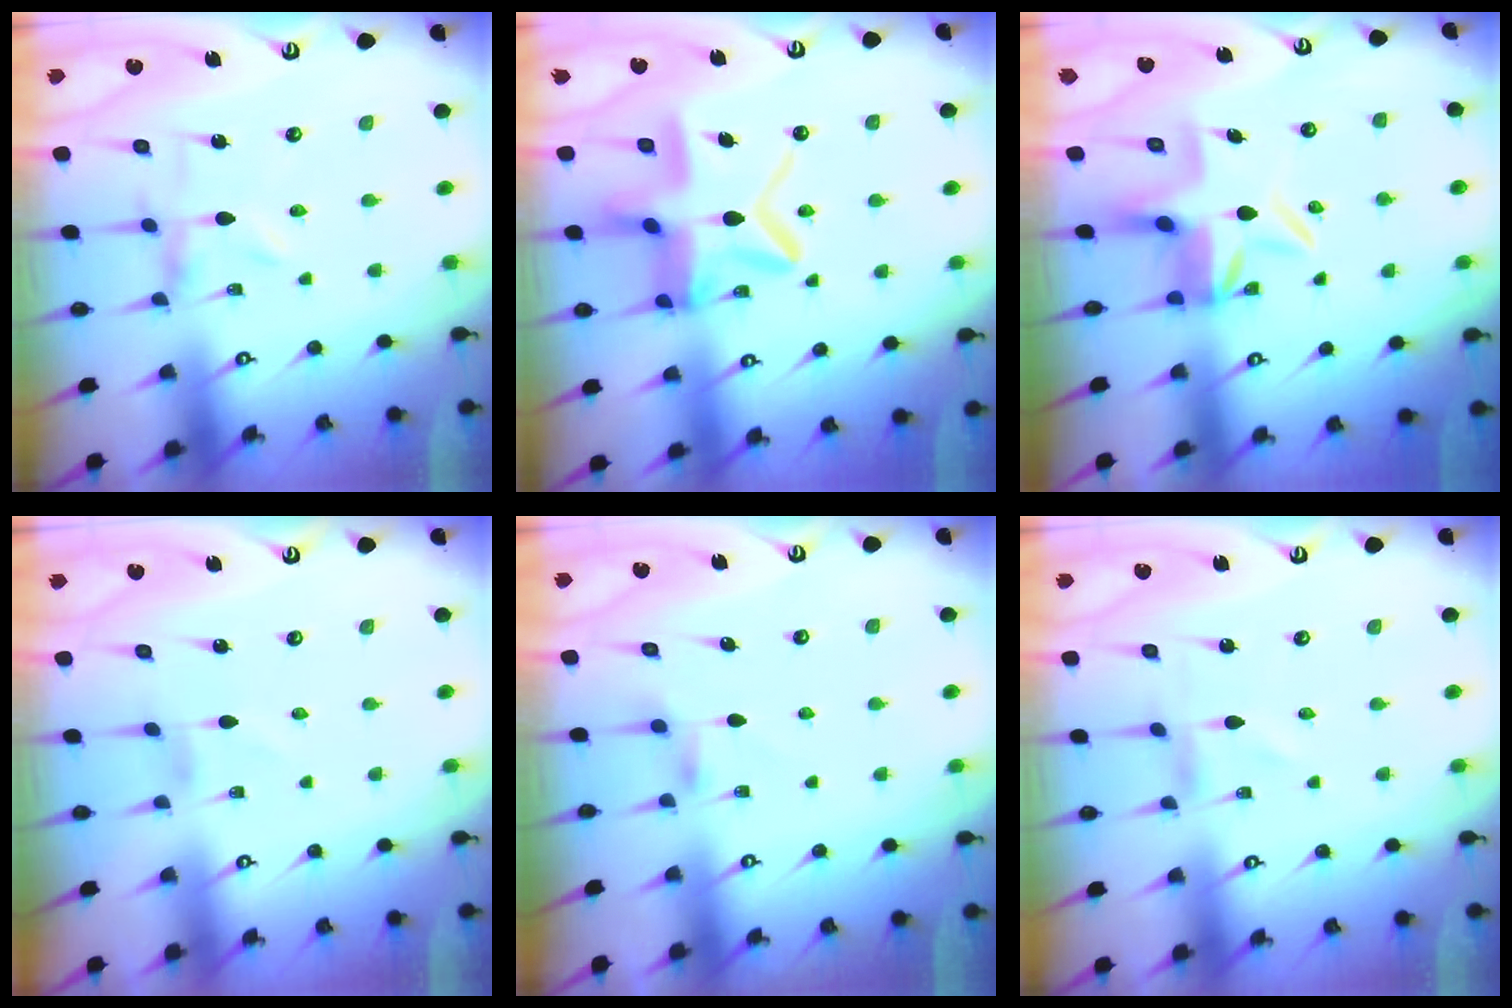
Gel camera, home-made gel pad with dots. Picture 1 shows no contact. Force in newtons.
{"total": 16.5, "press": 16.4, "slide": 1.6}
{"total": 7.4, "press": 7.3, "slide": 0.8}
{"total": 1.1, "press": 1.1, "slide": 0.1}
{"total": 3.7, "press": 3.7, "slide": 0.6}
{"total": 1.2, "press": 1.1, "slide": 0.1}